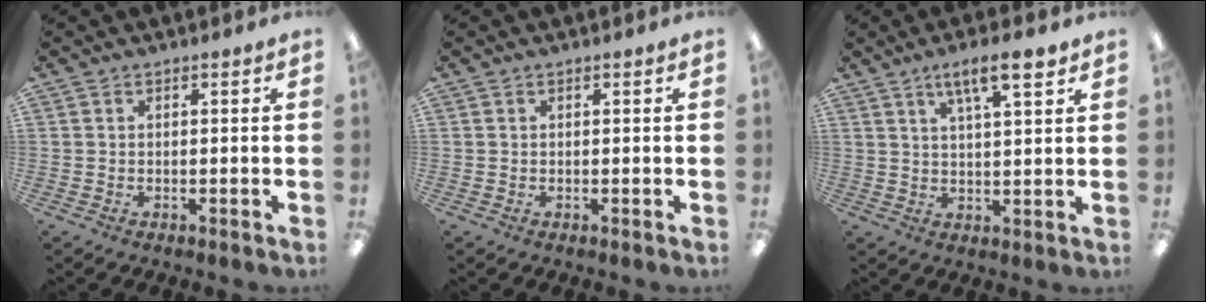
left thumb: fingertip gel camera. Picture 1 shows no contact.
{"total": 0.0}
{"total": 7.9, "force": [5.3, 1.5, 5.7], "torque": [-0.091, -0.021, 0.084]}